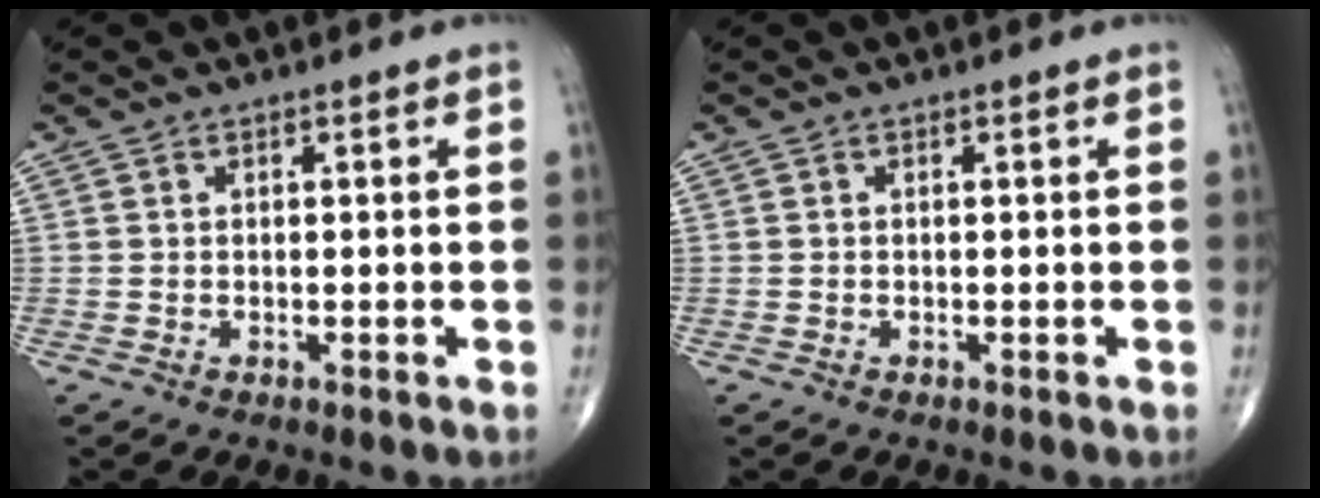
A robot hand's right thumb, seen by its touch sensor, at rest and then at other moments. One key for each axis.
{"total": 0.0}